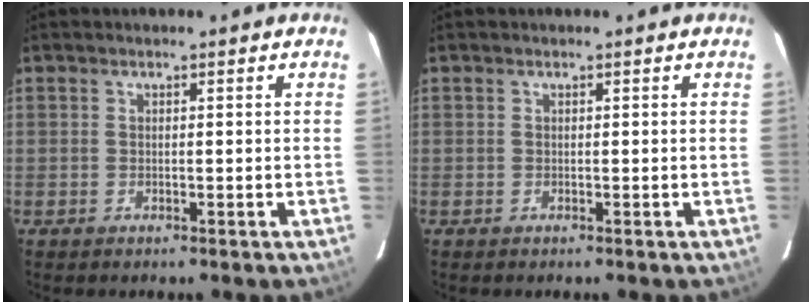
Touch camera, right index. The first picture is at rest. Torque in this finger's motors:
{"motor_torque": [0.00, 0.00, 0.00, 0.00]}